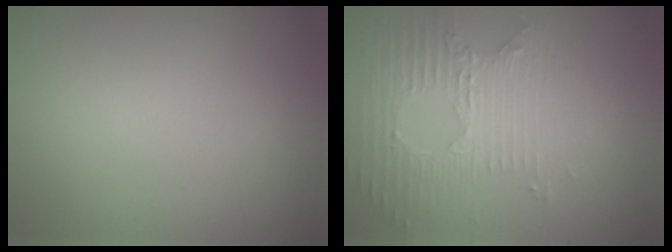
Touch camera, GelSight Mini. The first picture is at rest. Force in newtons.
{"total": 5.2, "press": 3.3, "slide": 4.0}